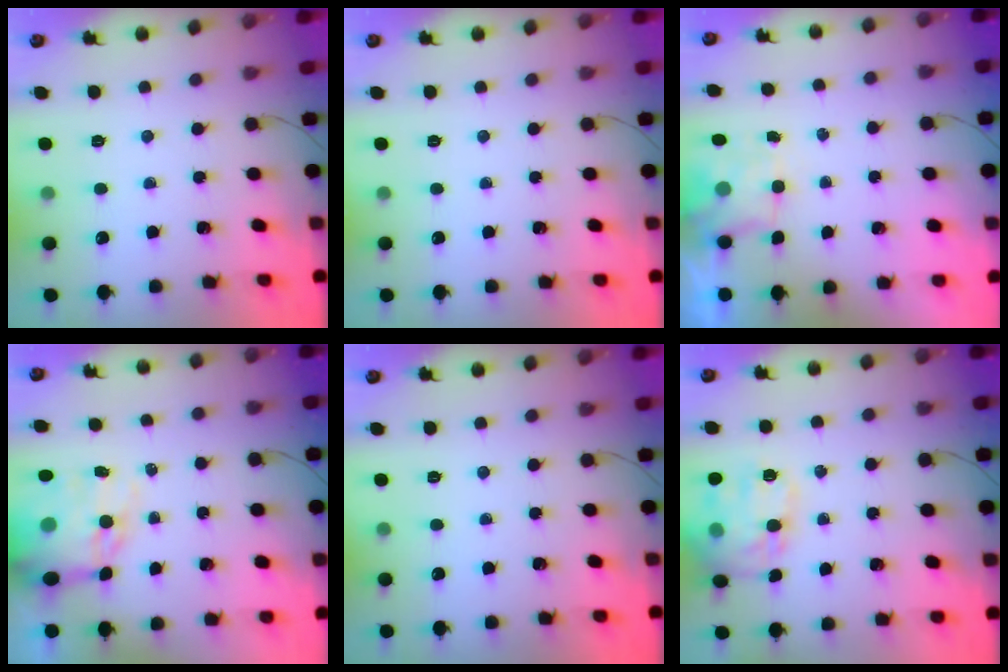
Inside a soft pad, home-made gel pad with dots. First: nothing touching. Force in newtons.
{"total": 0.0}
{"total": 2.0, "press": 1.9, "slide": 0.5}
{"total": 14.4, "press": 14.0, "slide": 3.4}
{"total": 0.0}
{"total": 16.3, "press": 16.2, "slide": 2.0}